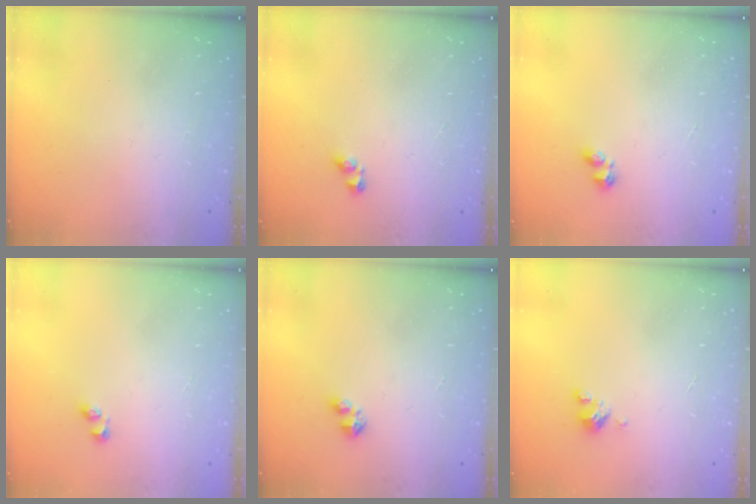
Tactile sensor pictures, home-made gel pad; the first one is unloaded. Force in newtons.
{"total": 2.9, "press": 2.9, "slide": 0.4}
{"total": 2.2, "press": 2.1, "slide": 0.7}
{"total": 2.6, "press": 2.3, "slide": 1.2}
{"total": 2.9, "press": 2.9, "slide": 0.5}
{"total": 3.7, "press": 3.7, "slide": 0.3}